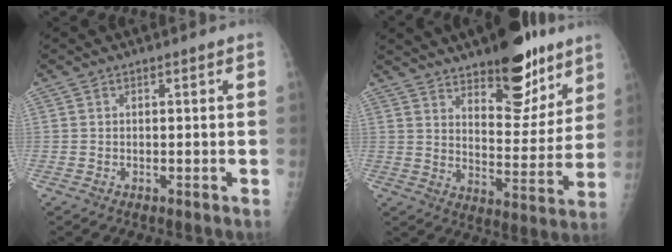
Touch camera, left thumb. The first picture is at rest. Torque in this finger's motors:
{"motor_torque": [2.30, 1.12, 1.09, -1.39, 0.31]}